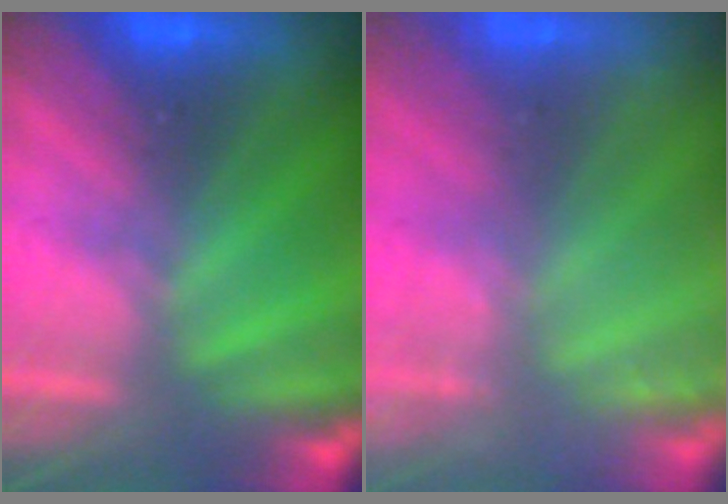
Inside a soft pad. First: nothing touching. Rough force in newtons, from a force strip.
{"total": 2.2}